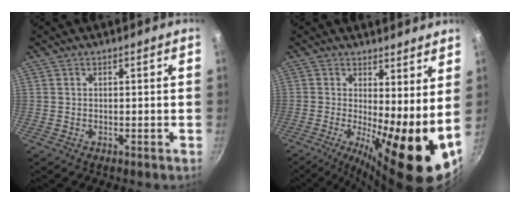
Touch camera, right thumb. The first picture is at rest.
{"total": 14.1, "force": [-0.4, 4.1, 13.4], "torque": [-0.191, -0.013, -0.006]}